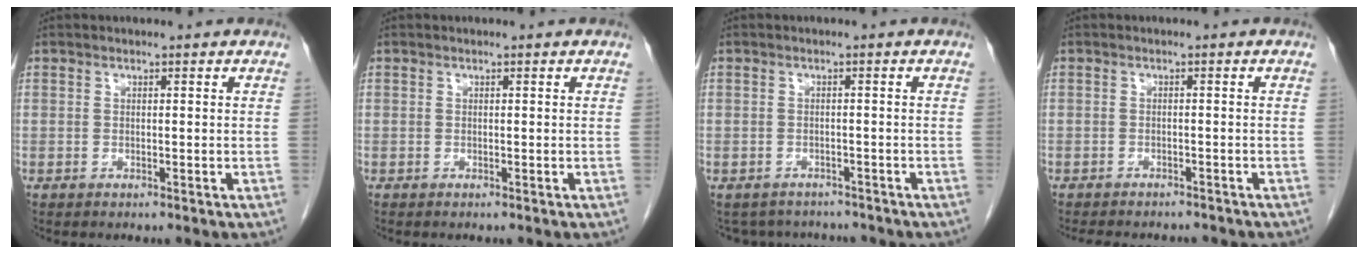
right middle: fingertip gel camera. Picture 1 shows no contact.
{"total": 0.0}
{"total": 6.5, "force": [-6.1, 2.3, 0.6], "torque": [-0.004, 0.008, -0.076]}
{"total": 8.9, "force": [-8.0, 2.6, 2.8], "torque": [-0.045, 0.000, -0.100]}